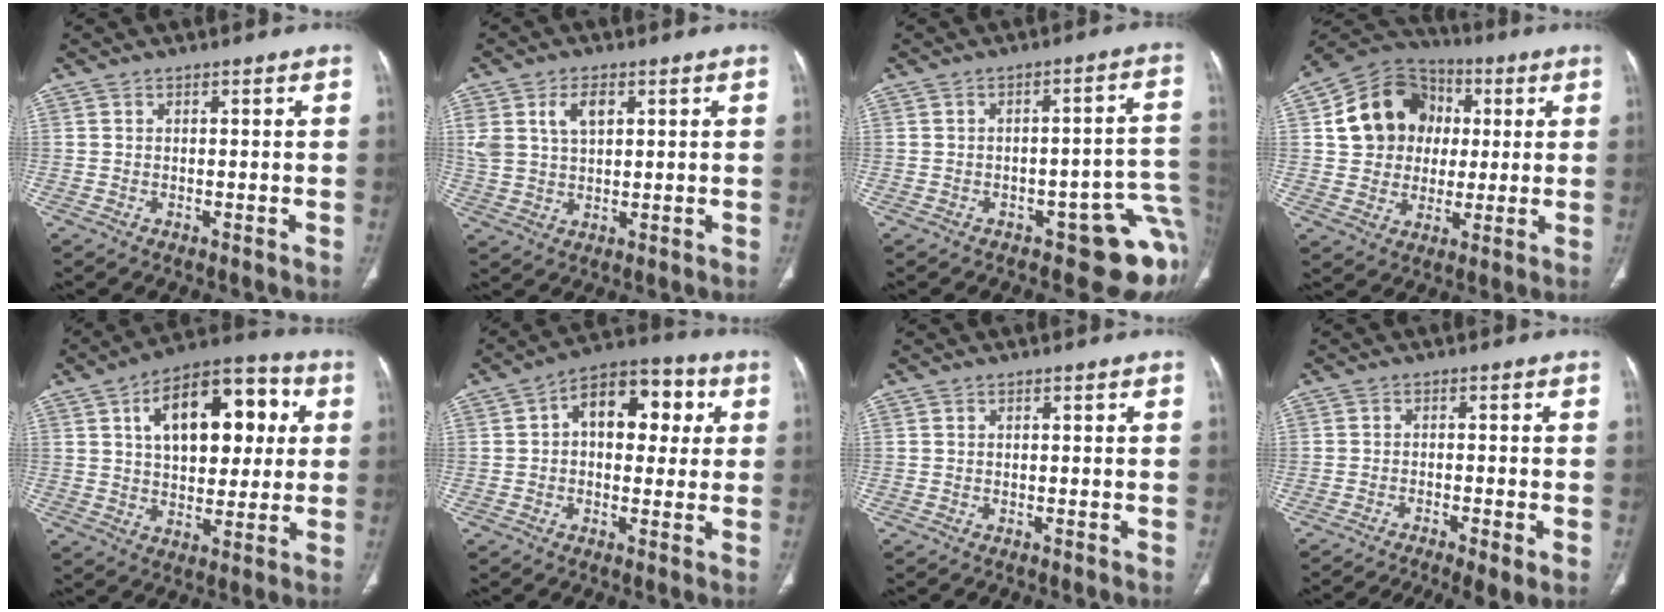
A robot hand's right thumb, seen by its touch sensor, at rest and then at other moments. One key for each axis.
{"total": 7.5, "fx": 3.0, "fy": 4.5, "fz": 5.3, "tx": -0.098, "ty": -0.003, "tz": 0.063}
{"total": 12.6, "fx": -5.5, "fy": 5.5, "fz": 9.9, "tx": -0.060, "ty": 0.041, "tz": -0.062}
{"total": 15.9, "fx": 2.8, "fy": 13.7, "fz": 7.5, "tx": -0.101, "ty": 0.015, "tz": 0.047}
{"total": 19.3, "fx": 5.2, "fy": 10.8, "fz": 15.1, "tx": -0.183, "ty": 0.014, "tz": 0.076}
{"total": 13.1, "fx": 2.8, "fy": 8.2, "fz": 9.9, "tx": -0.102, "ty": 0.024, "tz": 0.032}
{"total": 0.0}
{"total": 9.7, "fx": -6.4, "fy": 2.1, "fz": 6.9, "tx": -0.117, "ty": 0.005, "tz": -0.098}